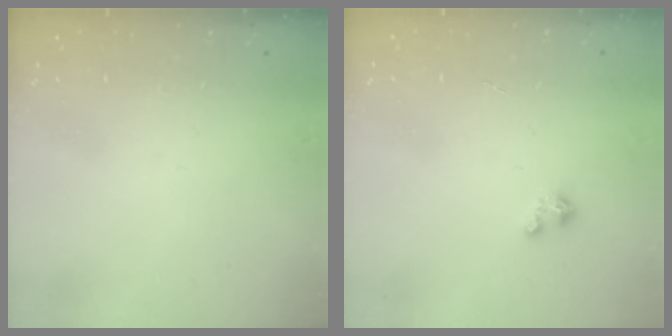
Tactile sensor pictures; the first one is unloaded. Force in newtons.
{"total": 1.6, "press": 1.6, "slide": 0.2}